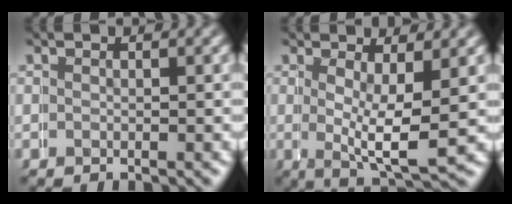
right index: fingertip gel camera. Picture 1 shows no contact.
{"total": 4.9, "force": [0.8, 1.1, 4.7], "torque": [-0.077, -0.012, 0.021]}